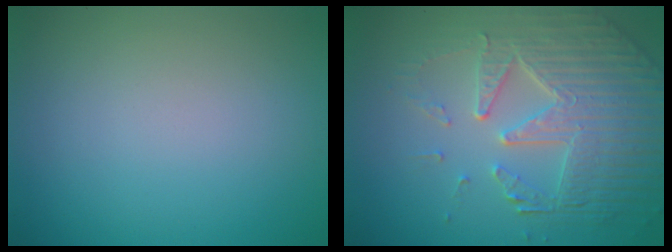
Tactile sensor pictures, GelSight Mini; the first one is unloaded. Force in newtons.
{"total": 7.1, "press": 5.2, "slide": 4.8}